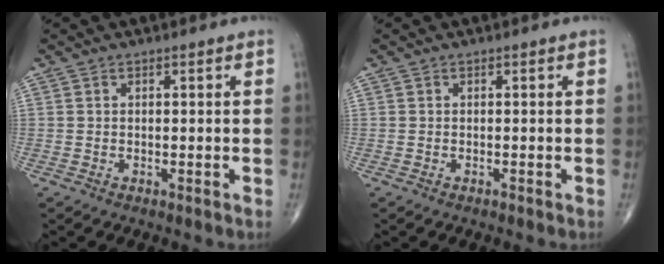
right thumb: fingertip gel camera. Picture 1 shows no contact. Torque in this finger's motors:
{"motor_torque": [-0.16, 0.21, -0.15, -0.07, 0.00]}